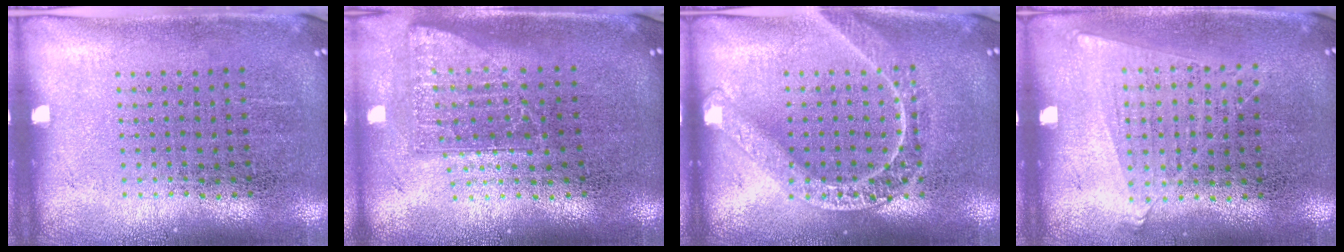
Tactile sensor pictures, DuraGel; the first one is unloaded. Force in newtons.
{"total": 1.7, "press": 1.3, "slide": 1.1}
{"total": 2.8, "press": 2.8, "slide": 0.4}
{"total": 1.1, "press": 1.0, "slide": 0.4}